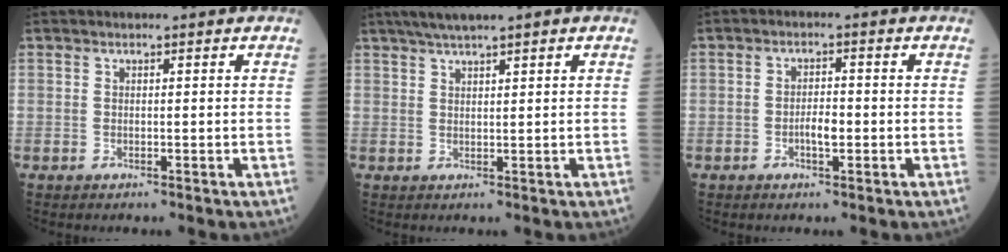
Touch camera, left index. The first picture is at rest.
{"total": 5.0, "force": [3.8, 0.0, 3.3], "torque": [-0.061, 0.020, 0.066]}
{"total": 2.5, "force": [-1.0, 0.8, 2.2], "torque": [-0.037, 0.001, -0.018]}